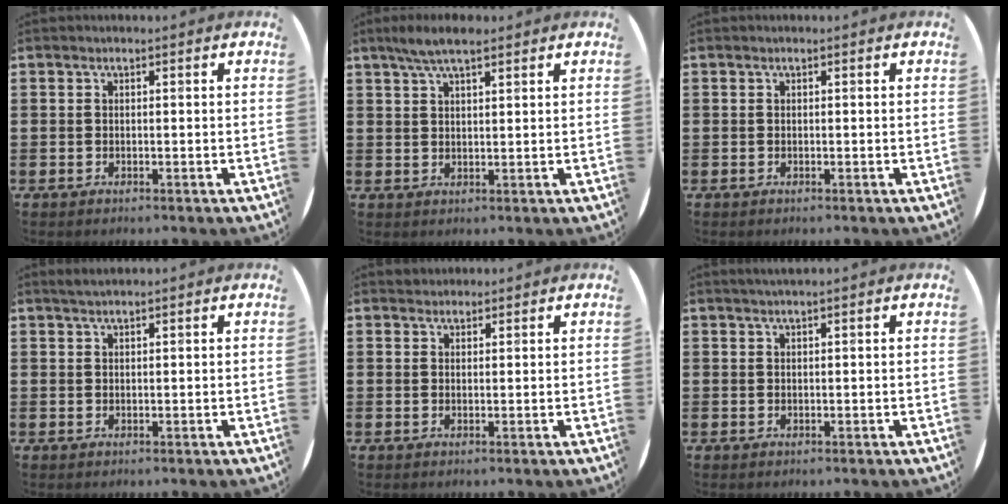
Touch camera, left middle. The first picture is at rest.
{"total": 4.3, "force": [3.2, 1.0, 2.8], "torque": [-0.060, 0.007, 0.056]}
{"total": 0.0}
{"total": 1.1, "force": [1.0, -0.1, 0.4], "torque": [-0.008, 0.002, 0.018]}
{"total": 1.1, "force": [1.1, 0.3, -0.2], "torque": [0.010, 0.000, 0.020]}
{"total": 0.9, "force": [0.7, -0.2, 0.6], "torque": [-0.008, 0.001, 0.013]}